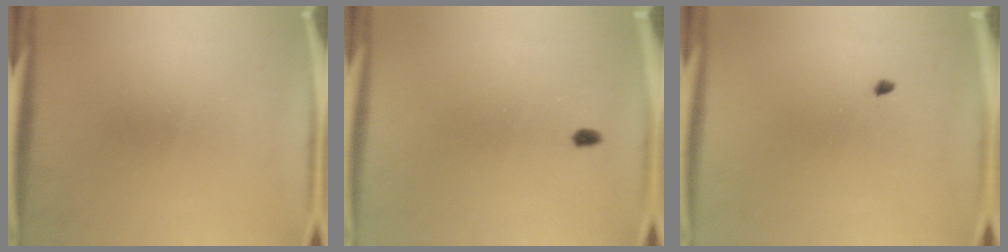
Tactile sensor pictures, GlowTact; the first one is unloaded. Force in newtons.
{"total": 1.1}
{"total": 0.6}